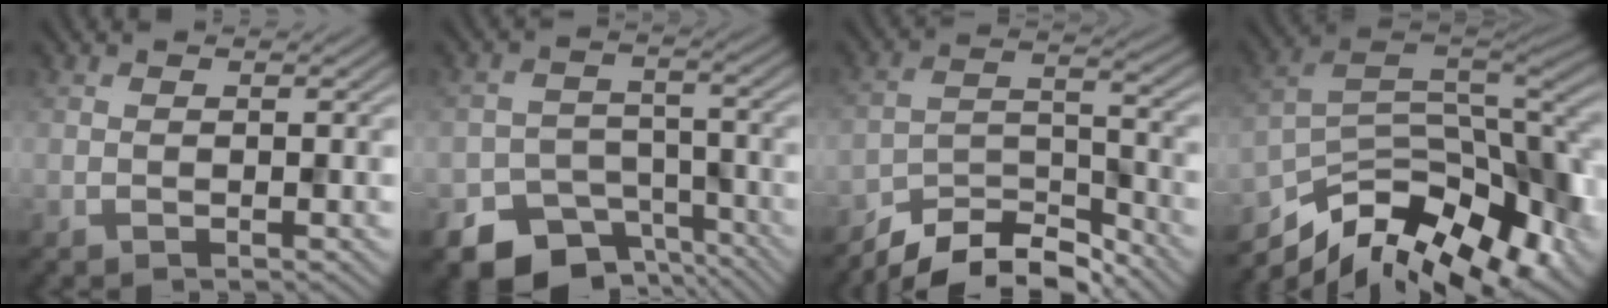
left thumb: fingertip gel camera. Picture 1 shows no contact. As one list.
[{"total": 9.9, "force": [-7.0, 6.2, 3.3], "torque": [-0.047, -0.022, -0.103]}, {"total": 8.6, "force": [-7.6, 2.3, 3.4], "torque": [-0.056, 0.002, -0.146]}, {"total": 14.7, "force": [-9.1, 6.1, 9.8], "torque": [-0.195, -0.021, -0.146]}]